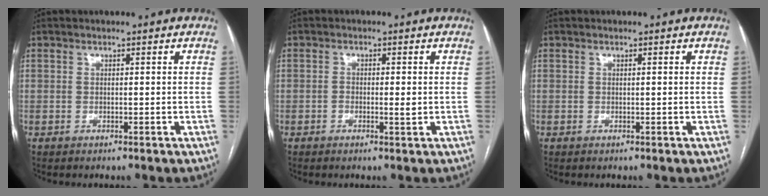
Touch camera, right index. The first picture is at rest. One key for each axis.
{"total": 1.8, "fx": -0.2, "fy": 0.6, "fz": 1.7, "tx": -0.025, "ty": 0.002, "tz": -0.001}
{"total": 0.0}